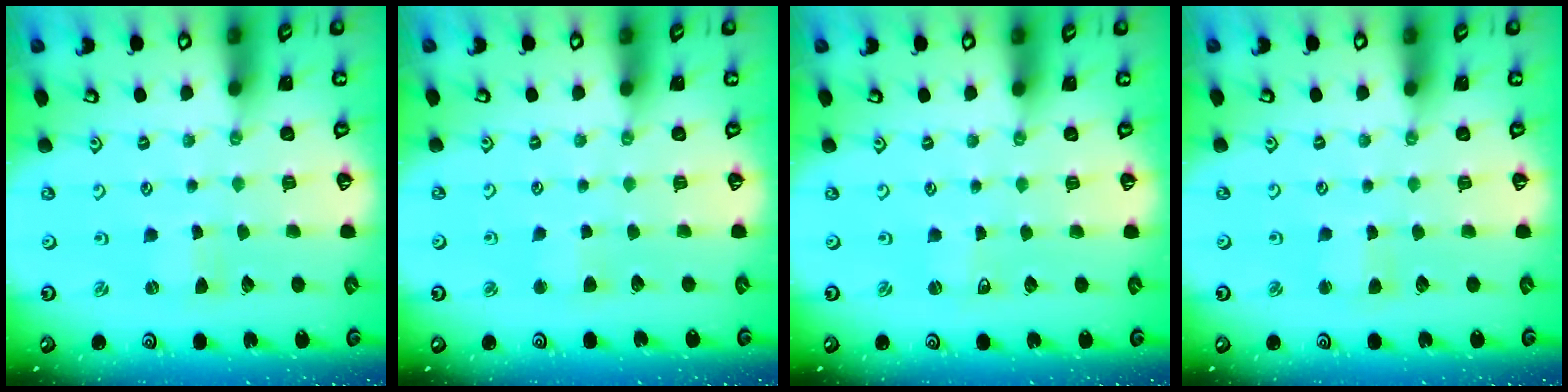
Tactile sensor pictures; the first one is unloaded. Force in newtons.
{"total": 2.4, "press": 2.3, "slide": 0.5}
{"total": 0.8, "press": 0.7, "slide": 0.2}
{"total": 2.7, "press": 2.6, "slide": 0.4}